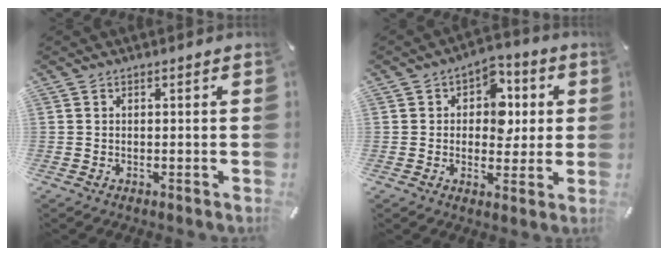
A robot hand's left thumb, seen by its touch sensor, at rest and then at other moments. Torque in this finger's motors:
{"motor_torque": [1.06, 1.74, 0.62, -0.44, 0.04]}